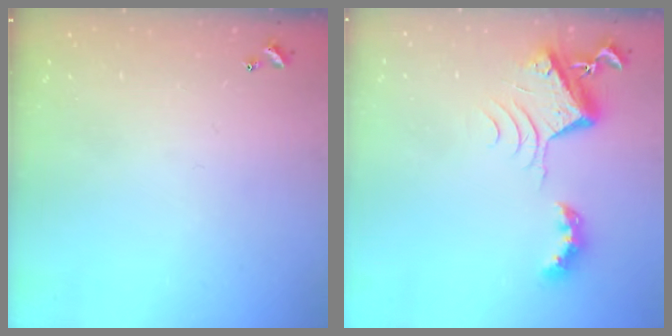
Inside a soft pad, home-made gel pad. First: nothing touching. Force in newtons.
{"total": 7.2, "press": 7.2, "slide": 1.0}